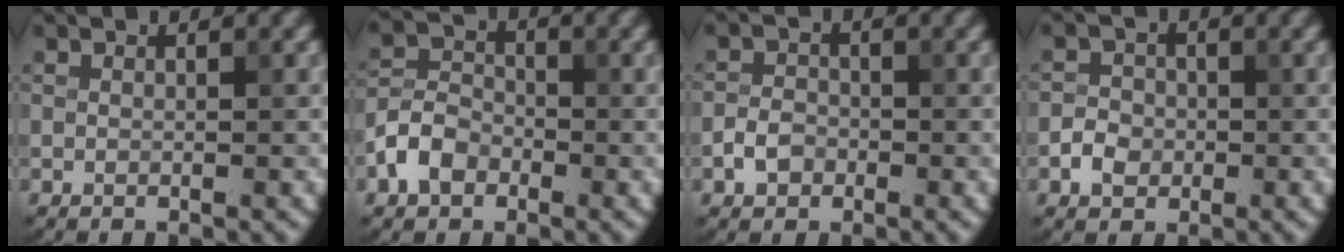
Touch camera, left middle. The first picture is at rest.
{"total": 3.6, "force": [-1.8, 2.6, 1.7], "torque": [-0.033, 0.007, -0.040]}
{"total": 2.1, "force": [-1.0, 1.6, 1.0], "torque": [-0.016, 0.003, -0.024]}
{"total": 2.1, "force": [-0.7, 1.8, 0.9], "torque": [-0.011, 0.002, -0.018]}